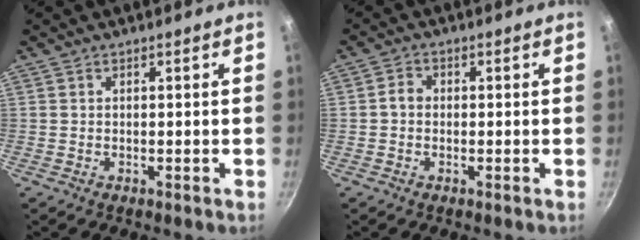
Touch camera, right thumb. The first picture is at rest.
{"total": 3.7, "force": [0.0, 2.8, 2.5], "torque": [-0.044, 0.013, -0.005]}